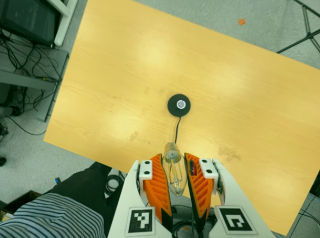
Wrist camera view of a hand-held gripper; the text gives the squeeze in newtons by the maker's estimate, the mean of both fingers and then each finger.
{"total": 21.4, "left": 24.8, "right": 18.0}